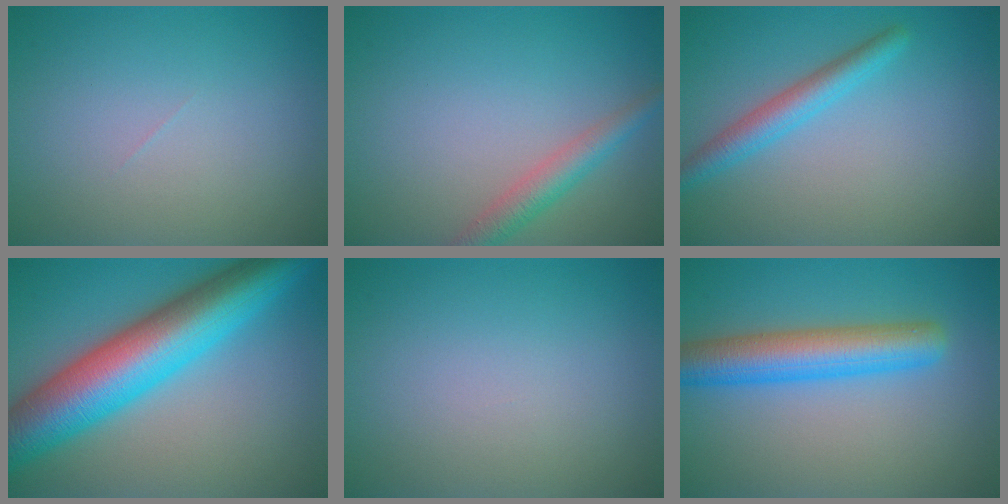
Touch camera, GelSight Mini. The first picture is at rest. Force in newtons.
{"total": 2.8, "press": 2.8, "slide": 0.1}
{"total": 2.9, "press": 2.9, "slide": 0.2}
{"total": 12.3, "press": 12.3, "slide": 0.2}
{"total": 0.0}
{"total": 6.0, "press": 6.0, "slide": 0.1}